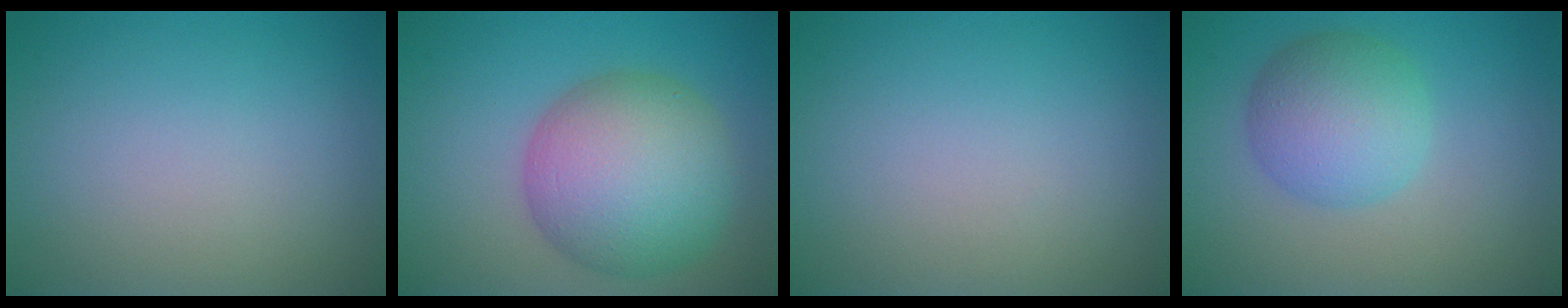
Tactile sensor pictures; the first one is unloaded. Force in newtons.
{"total": 9.9, "press": 9.8, "slide": 0.5}
{"total": 0.0}
{"total": 5.3, "press": 5.3, "slide": 0.0}